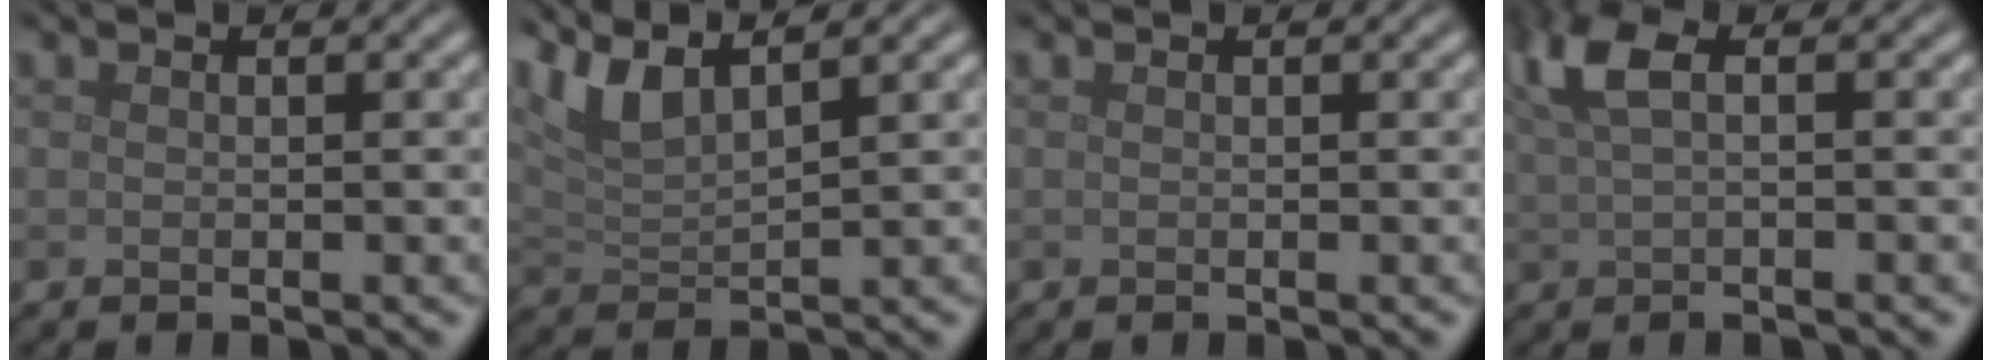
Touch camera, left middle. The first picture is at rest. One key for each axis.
{"total": 4.7, "fx": 3.7, "fy": 1.0, "fz": 2.8, "tx": -0.062, "ty": 0.011, "tz": 0.072}
{"total": 0.0}
{"total": 4.0, "fx": 1.3, "fy": 1.3, "fz": 3.6, "tx": -0.069, "ty": 0.007, "tz": 0.022}